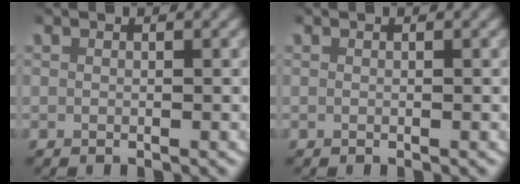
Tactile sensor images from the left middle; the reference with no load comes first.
{"total": 0.0}